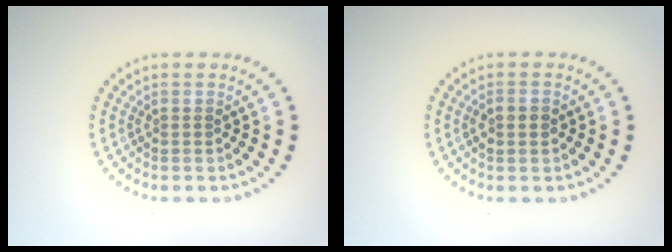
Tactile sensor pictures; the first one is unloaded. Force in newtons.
{"total": 1.4, "press": 1.4, "slide": 0.1}